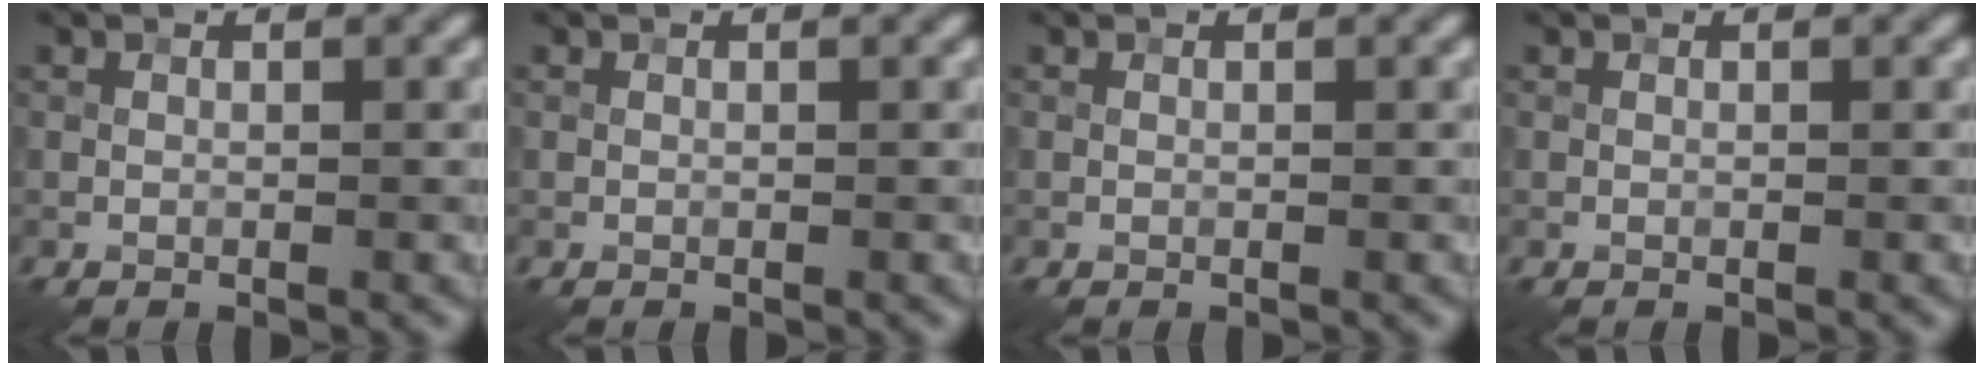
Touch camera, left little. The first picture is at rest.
{"total": 0.0}
{"total": 0.0}
{"total": 0.0}